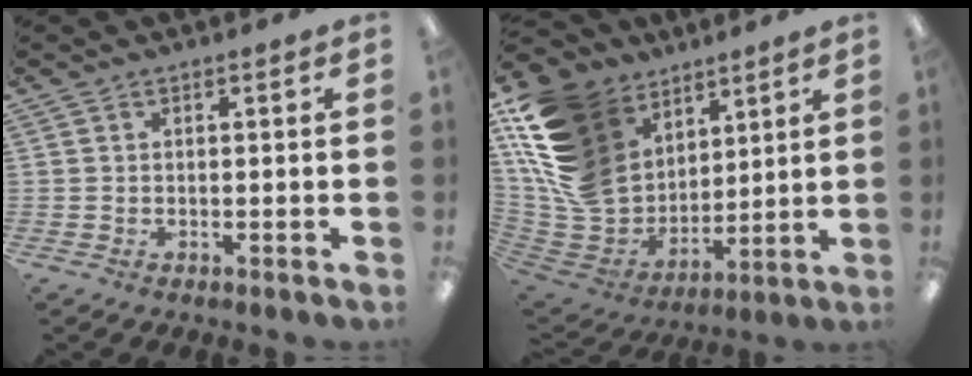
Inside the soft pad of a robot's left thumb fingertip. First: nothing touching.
{"total": 20.6, "force": [9.4, 15.1, 10.4], "torque": [-0.244, -0.052, 0.182]}